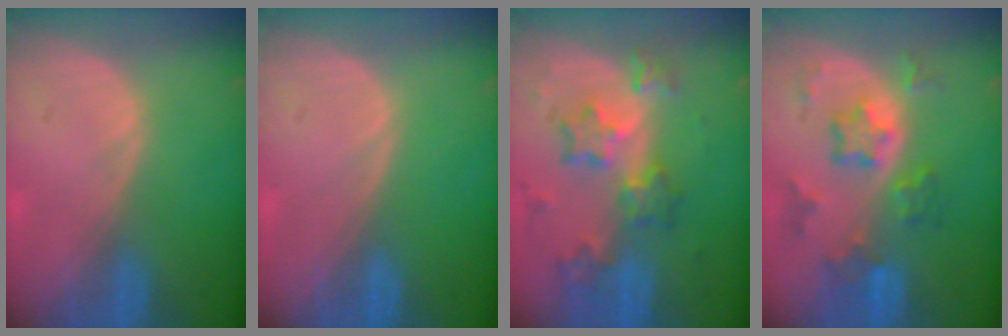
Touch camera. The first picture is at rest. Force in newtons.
{"total": 0.0}
{"total": 8.5, "press": 7.4, "slide": 4.1}
{"total": 7.4, "press": 6.6, "slide": 3.4}